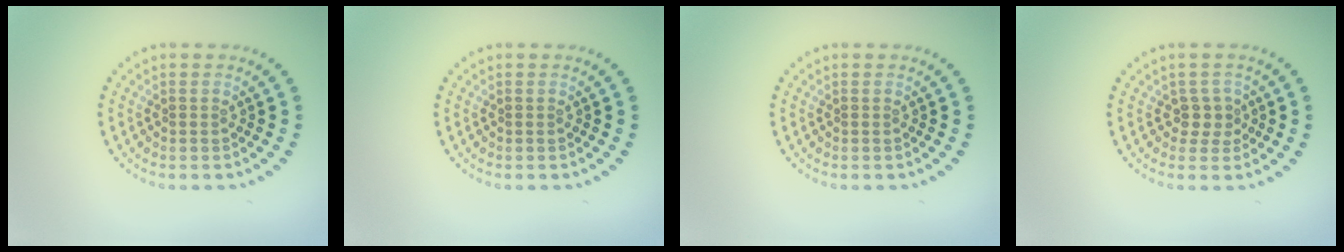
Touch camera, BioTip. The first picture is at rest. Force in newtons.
{"total": 0.0}
{"total": 0.0}
{"total": 1.8, "press": 1.4, "slide": 1.1}